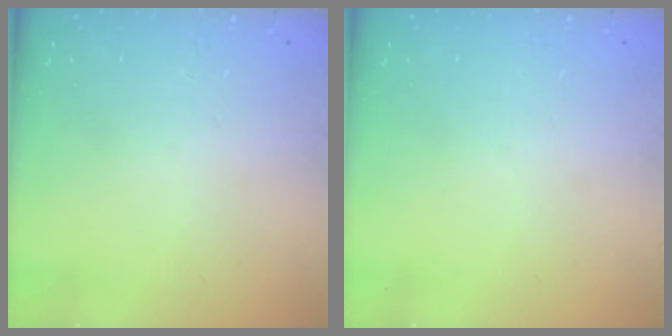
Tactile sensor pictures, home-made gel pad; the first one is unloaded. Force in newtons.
{"total": 0.0}